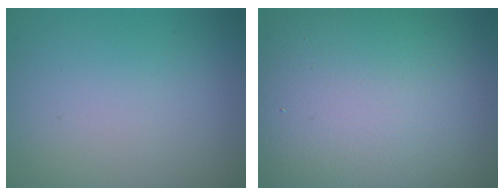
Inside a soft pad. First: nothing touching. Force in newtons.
{"total": 16.0, "press": 15.9, "slide": 0.8}